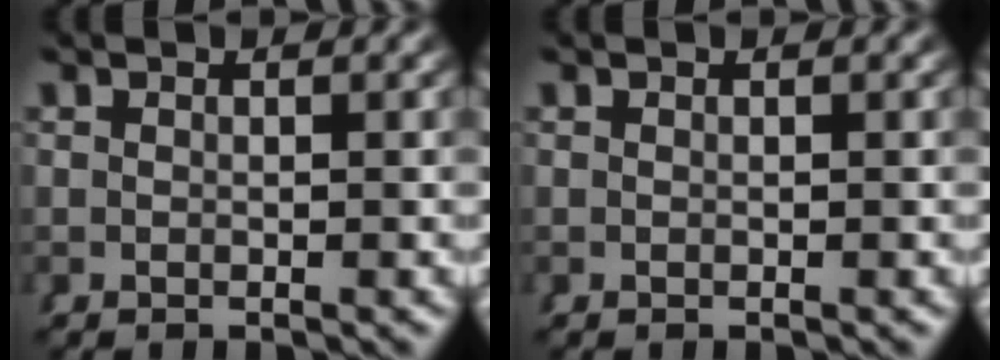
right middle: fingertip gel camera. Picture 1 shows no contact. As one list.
[{"total": 0.0}]